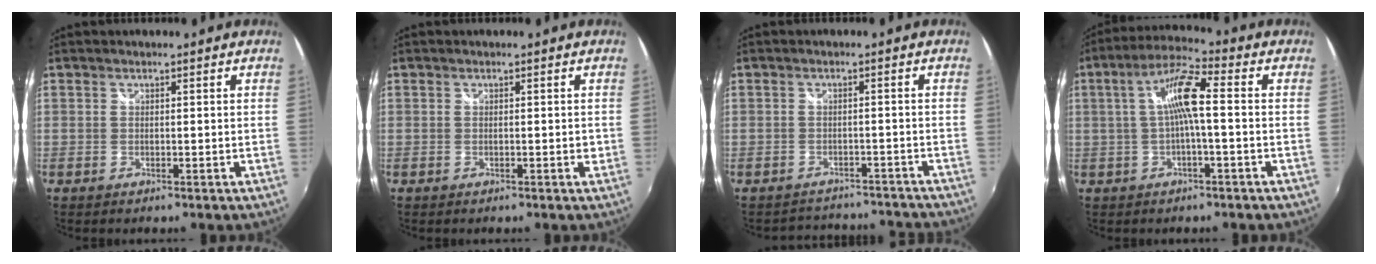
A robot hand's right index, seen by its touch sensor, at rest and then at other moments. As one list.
[{"total": 0.5, "force": [0.0, 0.2, 0.5], "torque": [-0.004, 0.005, 0.003]}, {"total": 11.4, "force": [-10.6, 3.2, 2.7], "torque": [-0.055, 0.011, -0.127]}, {"total": 8.1, "force": [0.0, 1.0, 8.0], "torque": [-0.160, 0.019, 0.001]}]